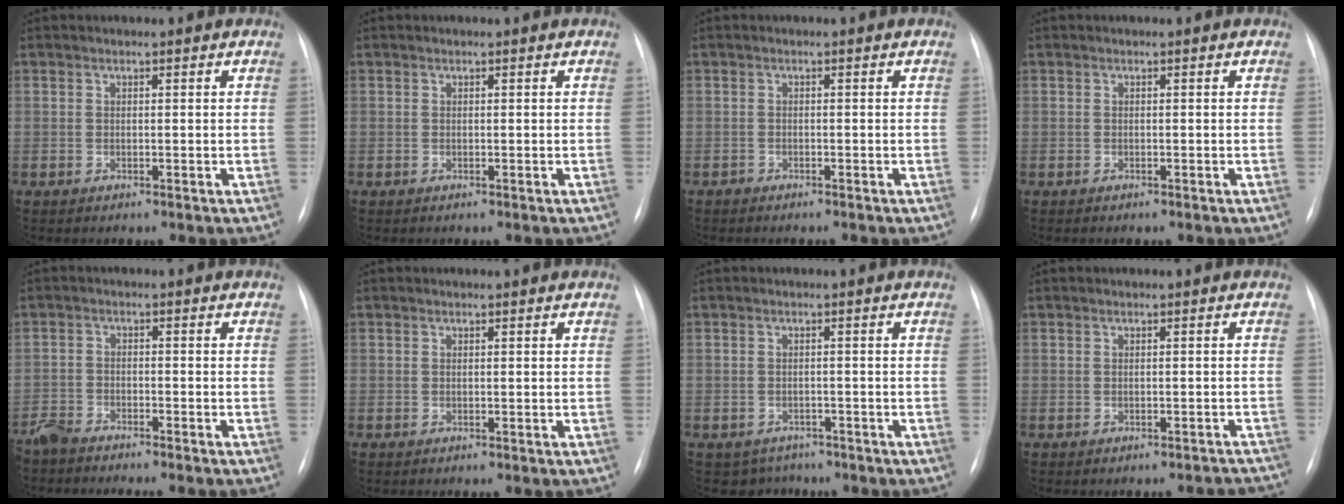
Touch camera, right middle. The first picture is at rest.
{"total": 0.0}
{"total": 0.8, "force": [-0.8, 0.4, 0.0], "torque": [-0.004, 0.001, -0.015]}
{"total": 0.0}
{"total": 6.9, "force": [-6.5, 0.7, 2.2], "torque": [-0.023, -0.010, -0.105]}
{"total": 0.0}
{"total": 3.7, "force": [-2.8, 2.4, -0.3], "torque": [0.005, 0.010, -0.038]}
{"total": 3.9, "force": [-3.7, 1.0, 0.5], "torque": [0.006, 0.000, -0.036]}